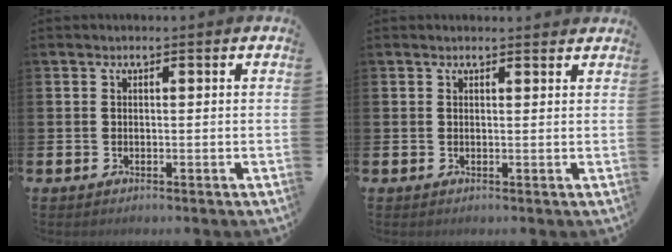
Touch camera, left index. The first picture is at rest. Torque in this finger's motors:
{"motor_torque": [1.00, -1.12, 0.29, 0.07]}